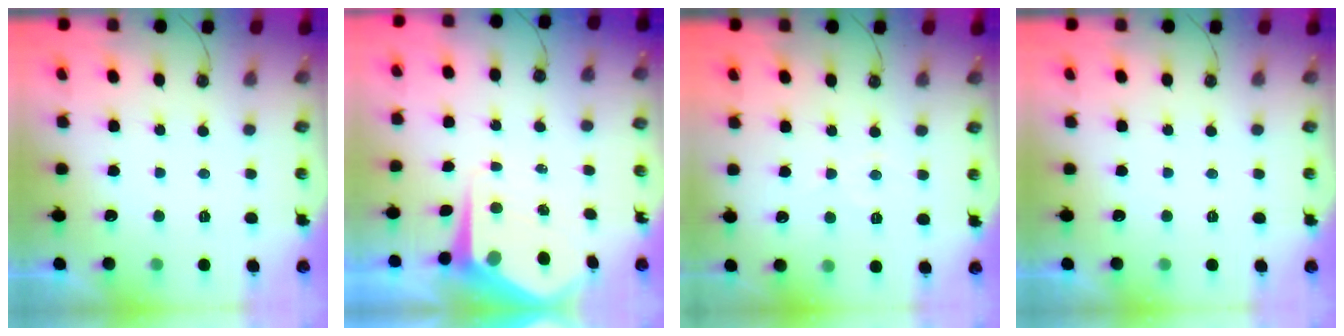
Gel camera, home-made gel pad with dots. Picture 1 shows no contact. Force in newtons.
{"total": 8.2, "press": 8.2, "slide": 0.9}
{"total": 4.6, "press": 4.6, "slide": 0.6}
{"total": 0.0}